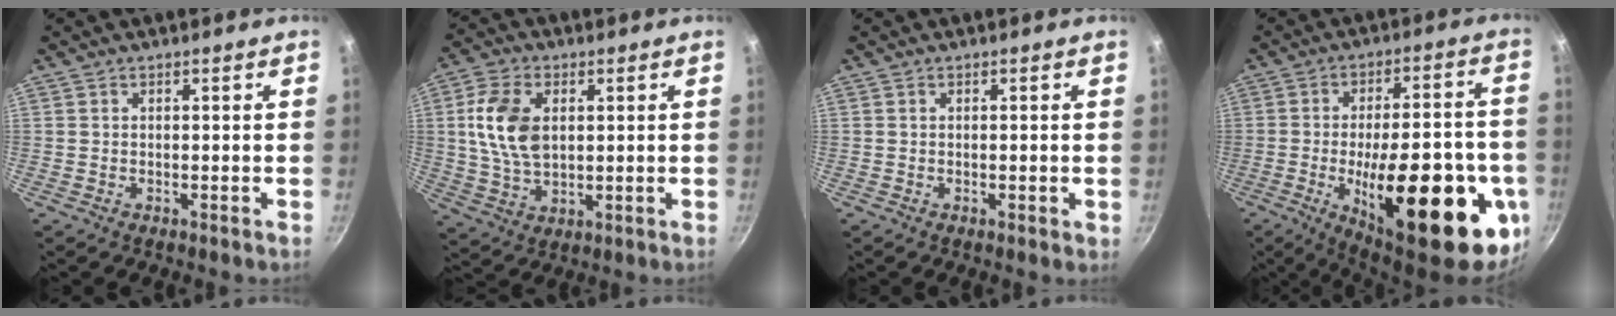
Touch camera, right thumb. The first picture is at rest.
{"total": 11.6, "force": [2.1, 7.4, 8.7], "torque": [-0.152, -0.002, 0.040]}
{"total": 0.9, "force": [-0.1, 0.2, 0.9], "torque": [-0.013, -0.002, -0.002]}
{"total": 30.0, "force": [-8.8, 11.0, 26.5], "torque": [-0.338, 0.014, -0.109]}